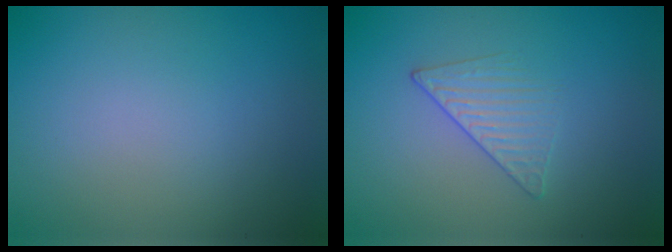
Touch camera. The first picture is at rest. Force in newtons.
{"total": 1.6, "press": 1.0, "slide": 1.2}